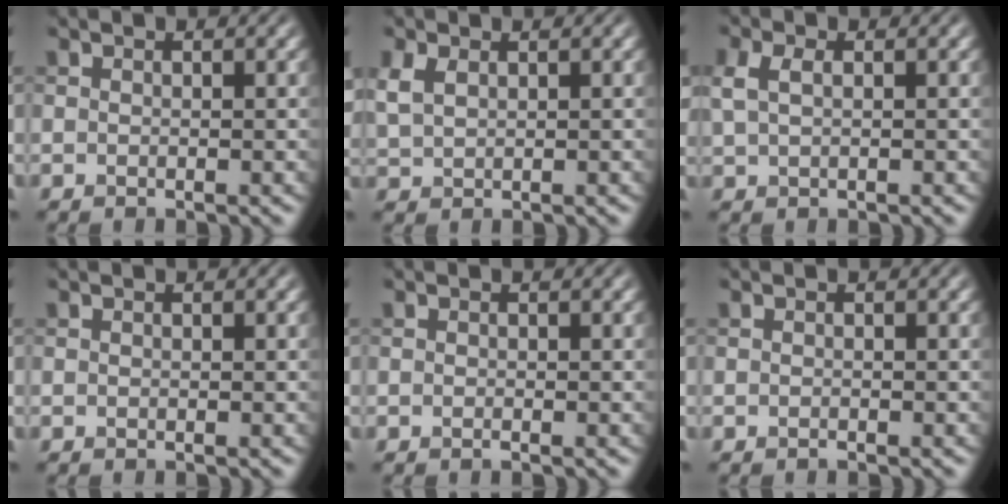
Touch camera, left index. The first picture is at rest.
{"total": 2.4, "force": [1.1, 1.4, 1.6], "torque": [-0.045, 0.004, 0.026]}
{"total": 2.2, "force": [0.7, 1.3, 1.7], "torque": [-0.042, 0.004, 0.016]}
{"total": 0.0}
{"total": 0.0}
{"total": 0.0}